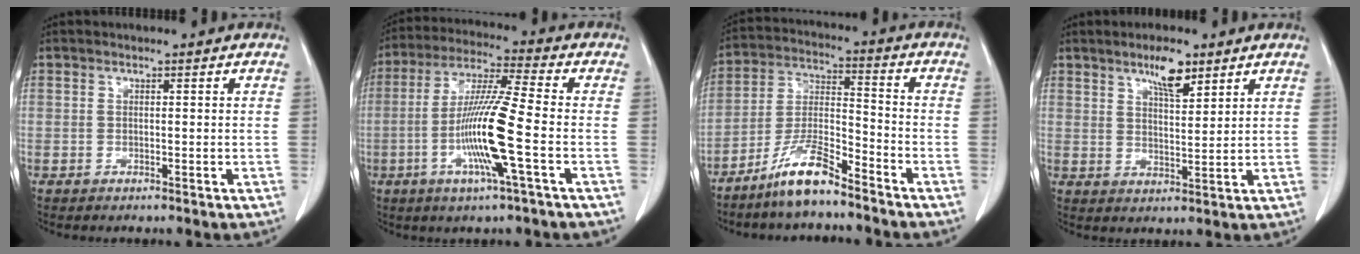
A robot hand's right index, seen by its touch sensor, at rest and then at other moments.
{"total": 12.6, "force": [-3.3, -0.6, 12.2], "torque": [-0.241, -0.009, -0.071]}
{"total": 9.5, "force": [-7.4, 1.2, 5.9], "torque": [-0.125, -0.011, -0.145]}
{"total": 5.7, "force": [3.8, 1.5, 4.0], "torque": [-0.071, 0.000, 0.064]}